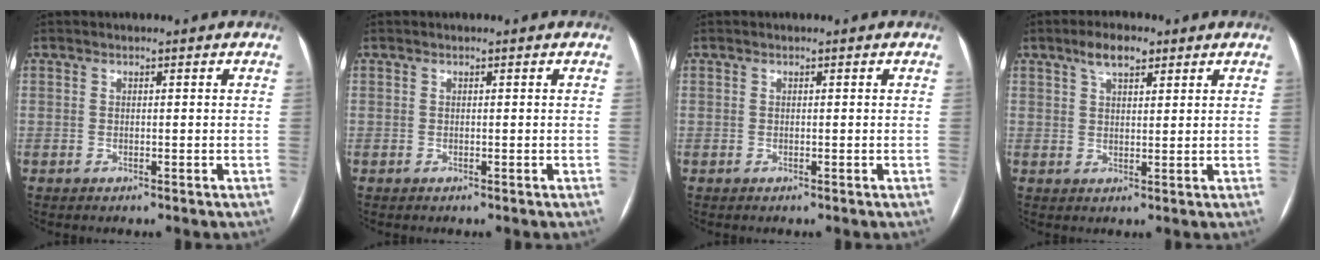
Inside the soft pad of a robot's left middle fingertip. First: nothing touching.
{"total": 0.0}
{"total": 0.0}
{"total": 5.1, "force": [3.3, 2.3, 3.2], "torque": [-0.062, 0.013, 0.058]}